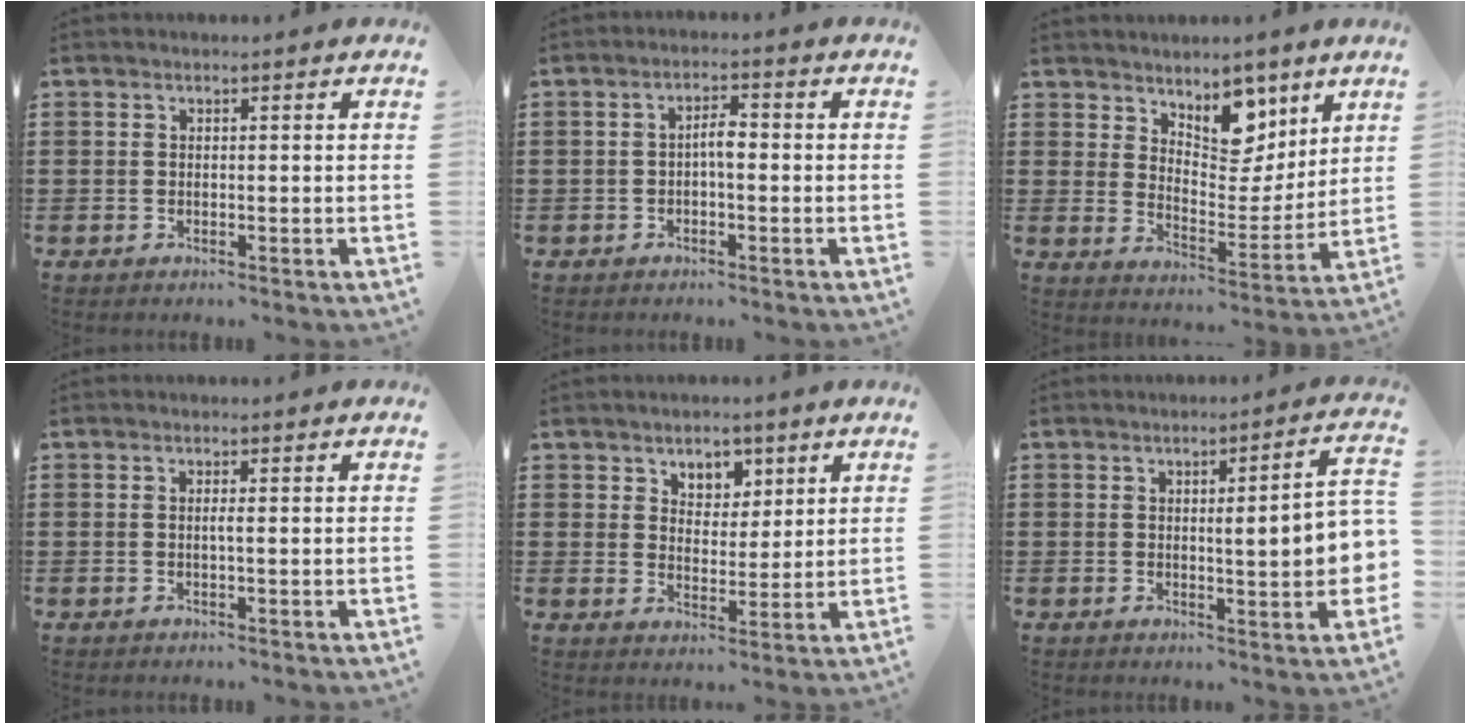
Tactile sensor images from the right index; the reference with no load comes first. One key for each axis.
{"total": 2.6, "fx": -0.5, "fy": 0.8, "fz": 2.4, "tx": -0.046, "ty": 0.006, "tz": -0.012}
{"total": 8.1, "fx": 6.2, "fy": 4.3, "fz": 2.9, "tx": -0.057, "ty": -0.037, "tz": 0.109}
{"total": 0.7, "fx": -0.1, "fy": -0.2, "fz": 0.6, "tx": -0.013, "ty": -0.003, "tz": -0.002}
{"total": 4.4, "fx": 3.0, "fy": 3.1, "fz": 0.8, "tx": -0.027, "ty": 0.005, "tz": 0.053}
{"total": 7.0, "fx": 0.2, "fy": 0.9, "fz": 7.0, "tx": -0.098, "ty": -0.012, "tz": -0.002}